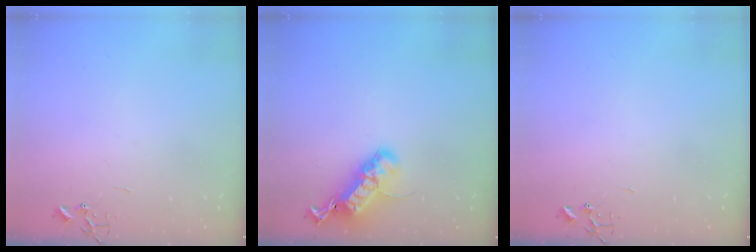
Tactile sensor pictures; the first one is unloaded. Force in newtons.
{"total": 19.9, "press": 19.9, "slide": 0.3}
{"total": 0.0}